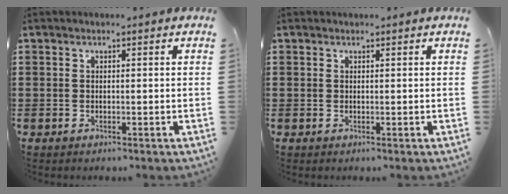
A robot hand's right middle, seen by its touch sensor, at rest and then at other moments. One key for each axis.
{"total": 0.0}